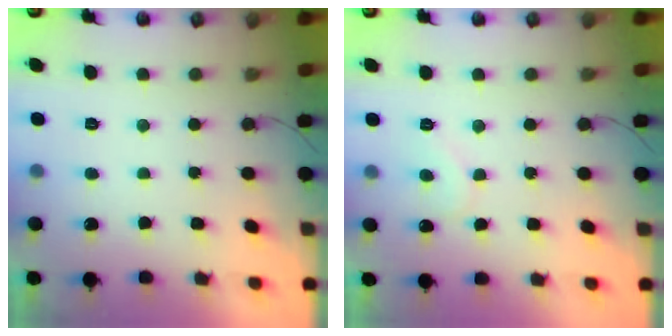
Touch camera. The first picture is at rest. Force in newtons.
{"total": 5.4, "press": 5.4, "slide": 0.5}